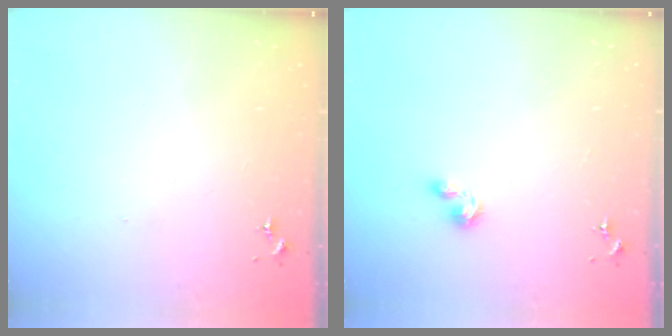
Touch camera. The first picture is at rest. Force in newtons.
{"total": 2.3, "press": 2.3, "slide": 0.4}